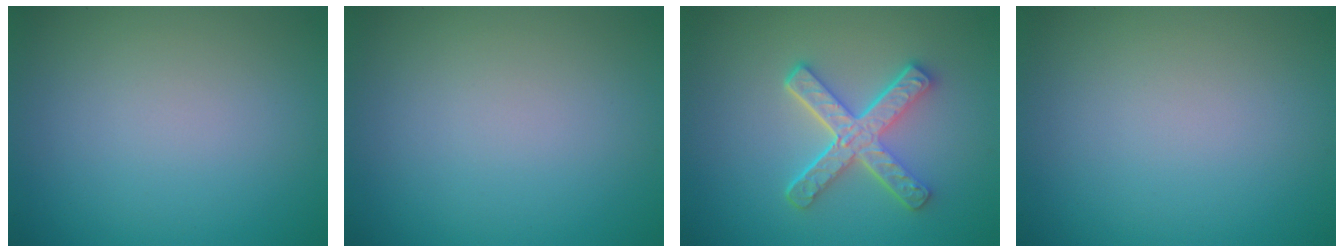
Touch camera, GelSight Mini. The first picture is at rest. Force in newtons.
{"total": 0.0}
{"total": 5.0, "press": 3.8, "slide": 3.2}
{"total": 0.0}